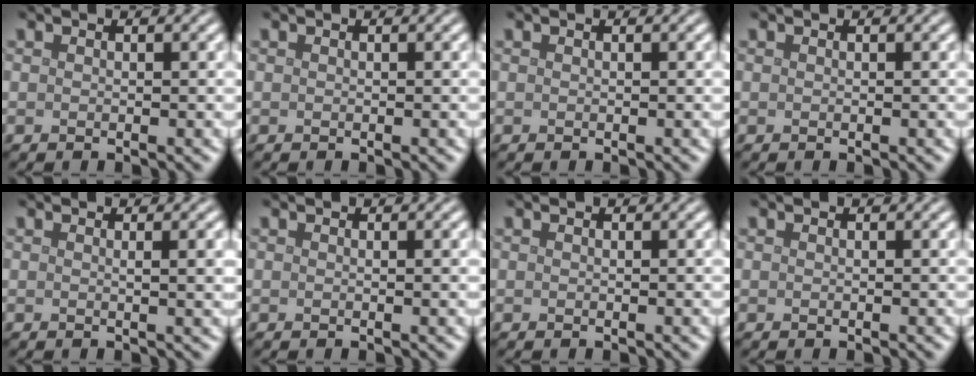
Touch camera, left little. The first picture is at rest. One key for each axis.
{"total": 0.0}
{"total": 0.0}
{"total": 0.0}
{"total": 2.2, "fx": 0.4, "fy": 0.7, "fz": 2.0, "tx": -0.017, "ty": 0.003, "tz": 0.000}
{"total": 0.8, "fx": 0.1, "fy": 0.2, "fz": 0.7, "tx": -0.005, "ty": 0.002, "tz": 0.000}
{"total": 0.0}
{"total": 0.0}